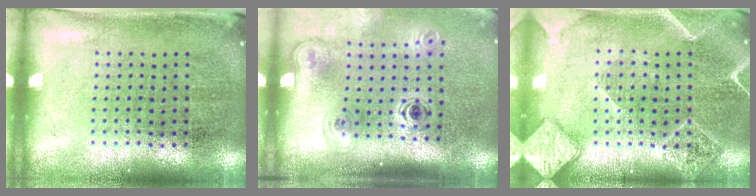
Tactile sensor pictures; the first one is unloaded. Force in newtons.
{"total": 2.1, "press": 1.4, "slide": 1.5}
{"total": 2.1, "press": 2.1, "slide": 0.3}